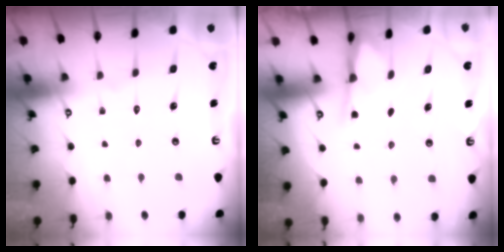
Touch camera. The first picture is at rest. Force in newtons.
{"total": 2.6, "press": 2.6, "slide": 0.4}